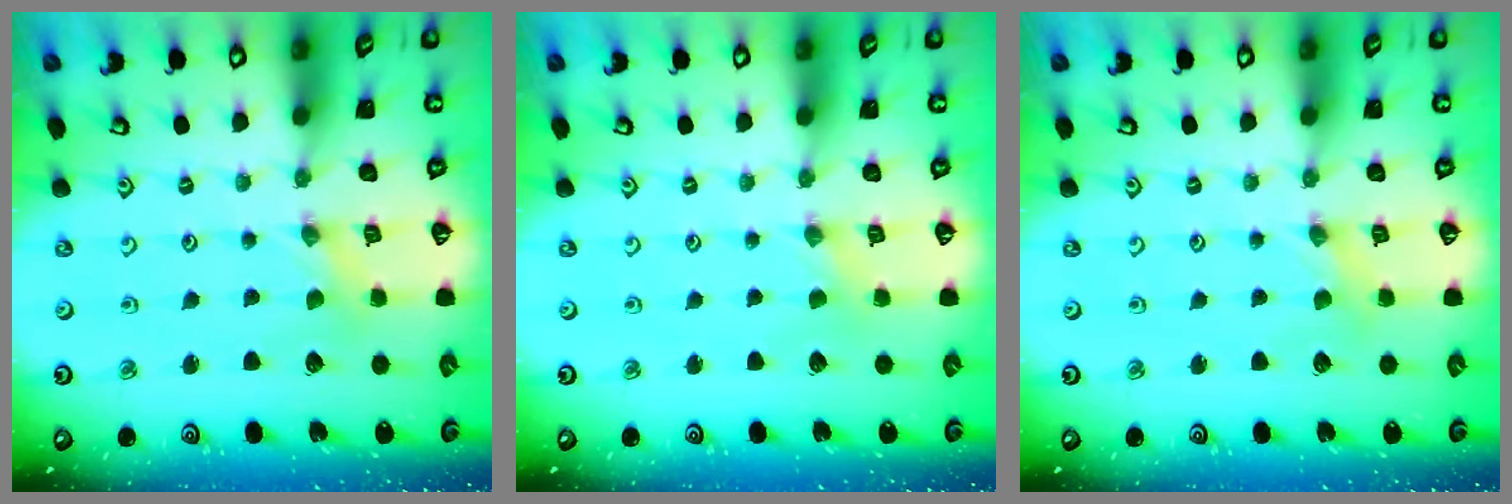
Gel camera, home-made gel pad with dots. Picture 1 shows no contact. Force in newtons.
{"total": 0.7, "press": 0.7, "slide": 0.2}
{"total": 1.6, "press": 1.6, "slide": 0.1}